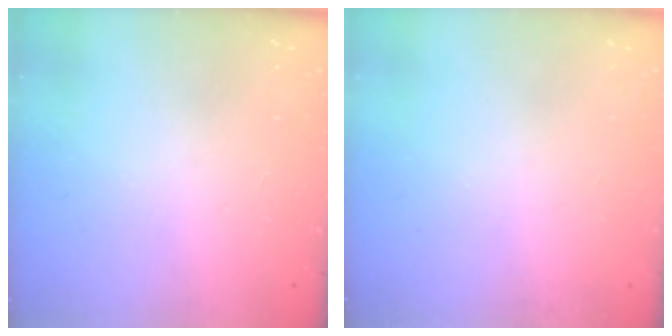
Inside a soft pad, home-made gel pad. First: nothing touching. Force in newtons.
{"total": 0.0}